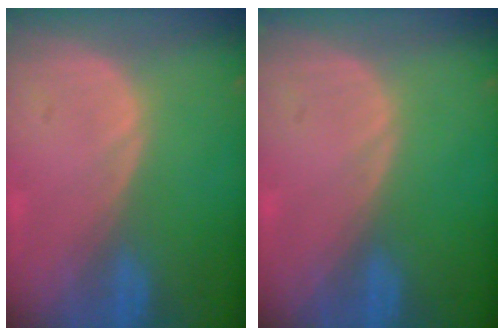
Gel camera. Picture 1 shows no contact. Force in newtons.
{"total": 0.0}